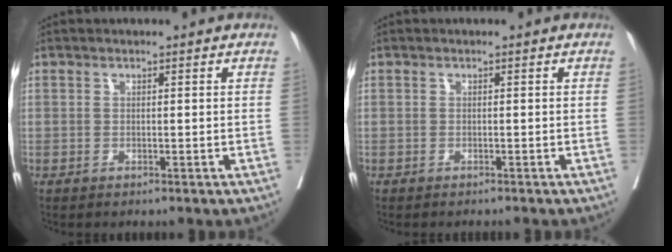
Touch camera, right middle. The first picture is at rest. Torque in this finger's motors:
{"motor_torque": [-0.06, -0.17, 0.01, 0.00]}